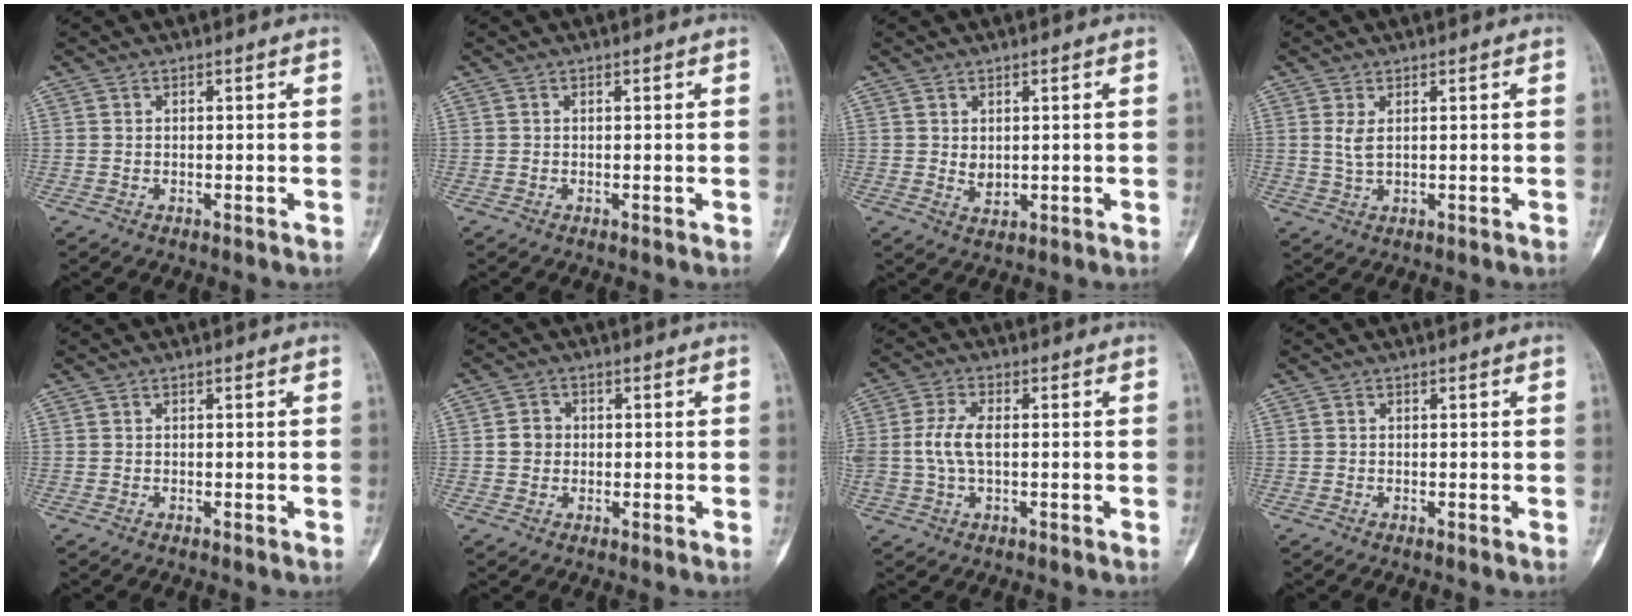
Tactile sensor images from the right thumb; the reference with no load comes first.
{"total": 0.0}
{"total": 2.2, "force": [0.4, 1.4, 1.6], "torque": [-0.024, -0.009, 0.014]}
{"total": 2.6, "force": [0.8, 1.0, 2.2], "torque": [-0.048, -0.004, 0.024]}
{"total": 0.0}
{"total": 3.1, "force": [0.0, 2.8, 1.2], "torque": [-0.009, 0.006, -0.003]}
{"total": 6.3, "force": [0.0, 3.1, 5.4], "torque": [-0.127, 0.010, -0.001]}
{"total": 0.0}